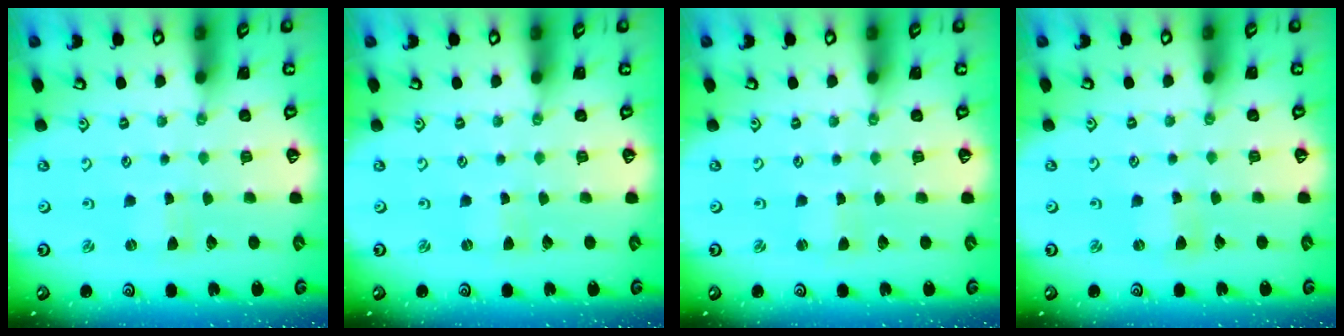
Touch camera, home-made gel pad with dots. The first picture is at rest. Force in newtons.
{"total": 0.0}
{"total": 0.7, "press": 0.7, "slide": 0.0}
{"total": 2.0, "press": 2.0, "slide": 0.1}